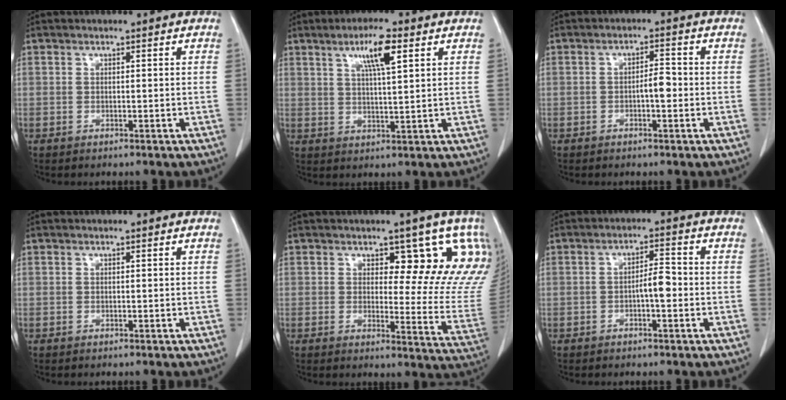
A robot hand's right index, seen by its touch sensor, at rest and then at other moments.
{"total": 6.6, "force": [3.2, 0.6, 5.7], "torque": [-0.103, 0.004, 0.056]}
{"total": 2.9, "force": [-0.7, 0.7, 2.7], "torque": [-0.041, 0.006, -0.013]}
{"total": 0.0}
{"total": 12.5, "force": [7.4, 4.9, 8.8], "torque": [-0.084, -0.023, 0.075]}
{"total": 3.5, "force": [-0.9, 0.8, 3.3], "torque": [-0.051, 0.010, -0.015]}